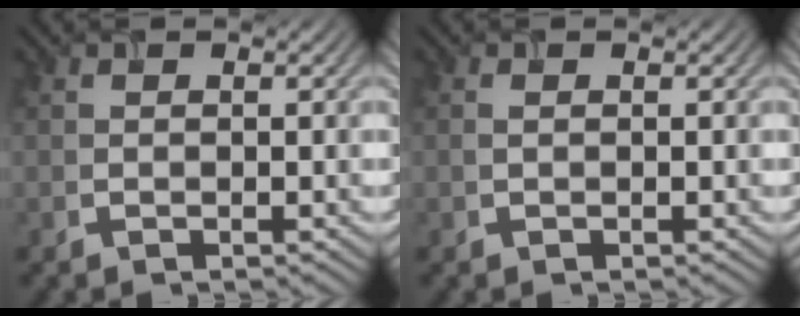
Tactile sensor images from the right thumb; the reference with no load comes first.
{"total": 0.6, "force": [0.1, 0.3, 0.5], "torque": [-0.015, 0.003, 0.002]}